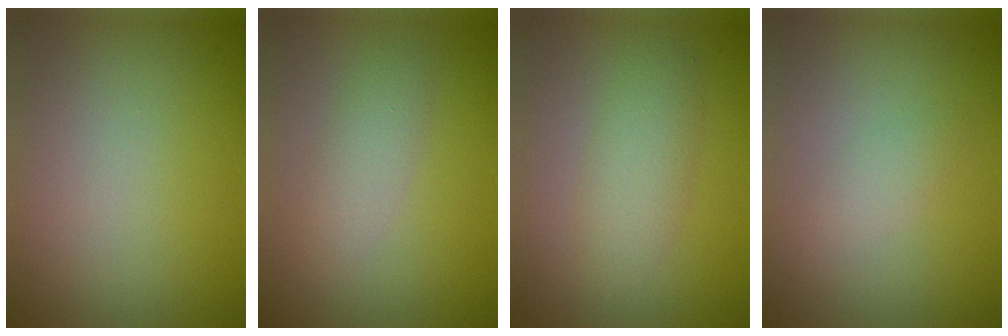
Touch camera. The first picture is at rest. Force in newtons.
{"total": 2.1, "press": 2.1, "slide": 0.1}
{"total": 2.7, "press": 2.7, "slide": 0.0}
{"total": 1.4, "press": 1.4, "slide": 0.1}